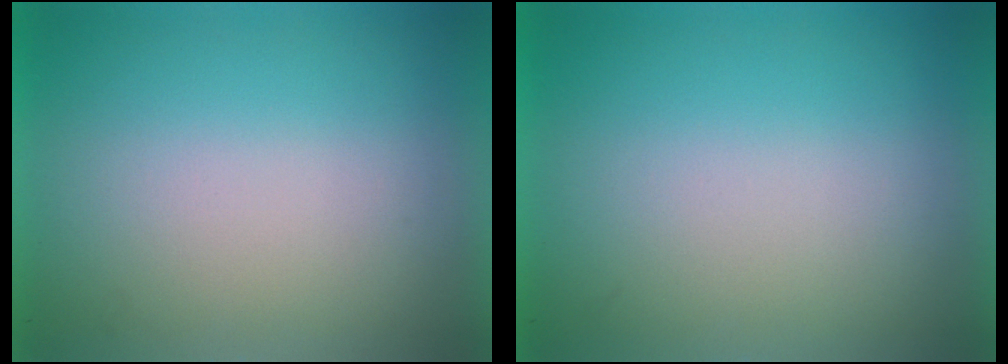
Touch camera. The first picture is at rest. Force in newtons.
{"total": 0.0}